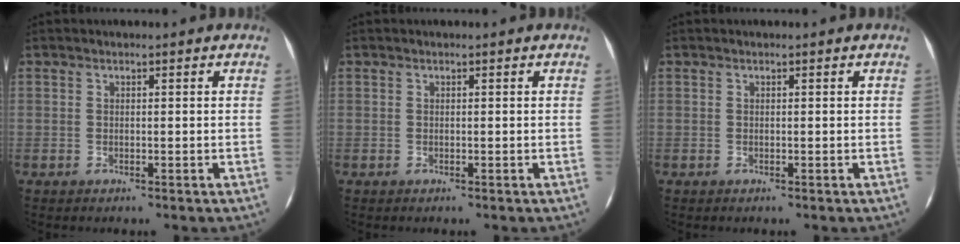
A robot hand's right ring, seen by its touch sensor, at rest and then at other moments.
{"total": 0.0}
{"total": 0.0}